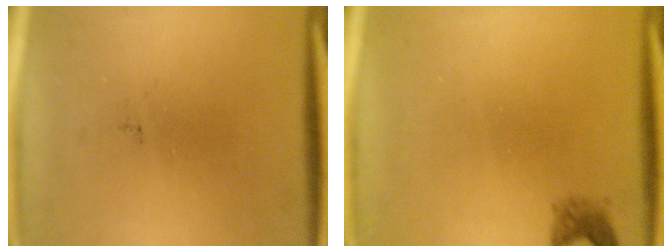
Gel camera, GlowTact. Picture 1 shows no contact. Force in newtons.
{"total": 1.5}